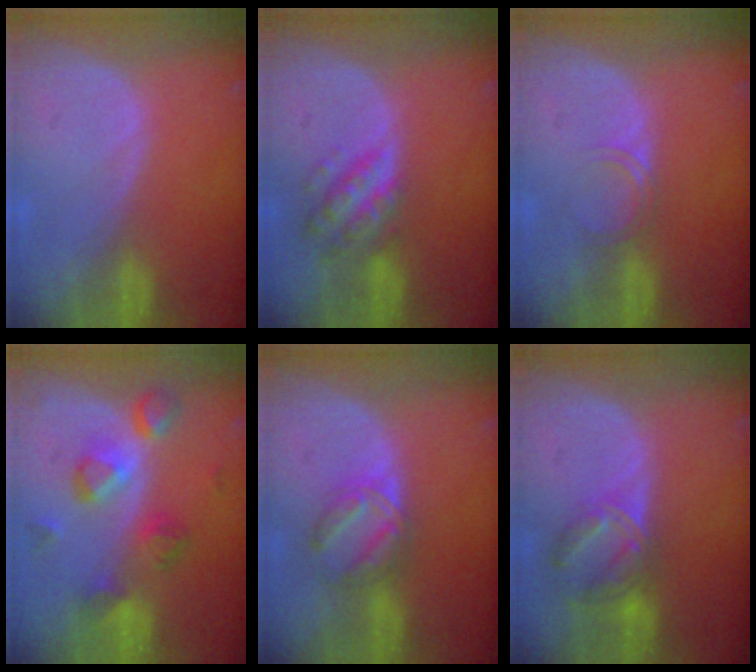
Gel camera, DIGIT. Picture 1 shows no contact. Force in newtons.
{"total": 6.3, "press": 5.7, "slide": 2.8}
{"total": 2.0, "press": 2.0, "slide": 0.2}
{"total": 7.4, "press": 7.3, "slide": 0.8}
{"total": 5.8, "press": 5.5, "slide": 1.8}
{"total": 7.1, "press": 6.2, "slide": 3.6}